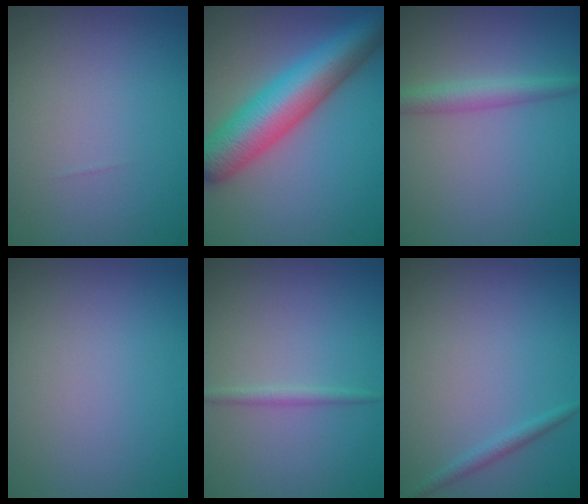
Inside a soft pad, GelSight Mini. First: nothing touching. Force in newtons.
{"total": 9.0, "press": 9.0, "slide": 0.1}
{"total": 2.3, "press": 2.3, "slide": 0.0}
{"total": 0.0}
{"total": 1.1, "press": 1.1, "slide": 0.0}
{"total": 1.2, "press": 1.2, "slide": 0.1}